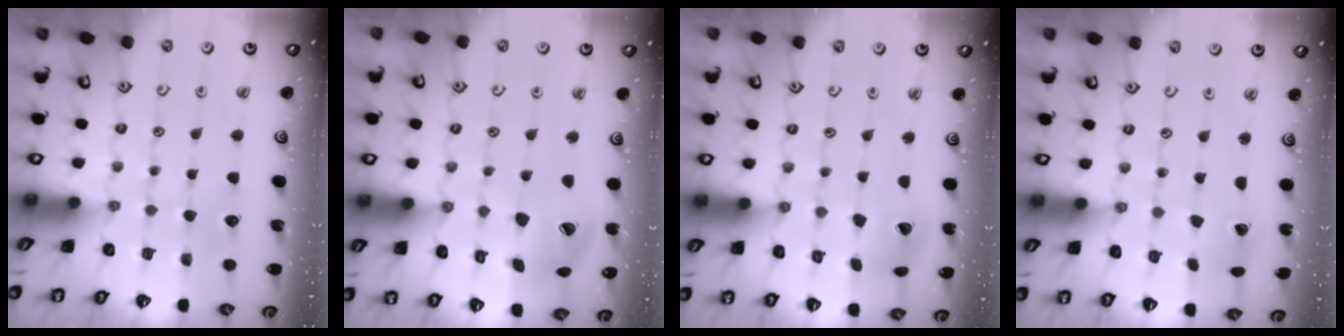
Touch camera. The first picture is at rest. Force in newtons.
{"total": 13.1, "press": 13.0, "slide": 1.8}
{"total": 7.4, "press": 7.3, "slide": 1.1}
{"total": 2.0, "press": 2.0, "slide": 0.3}